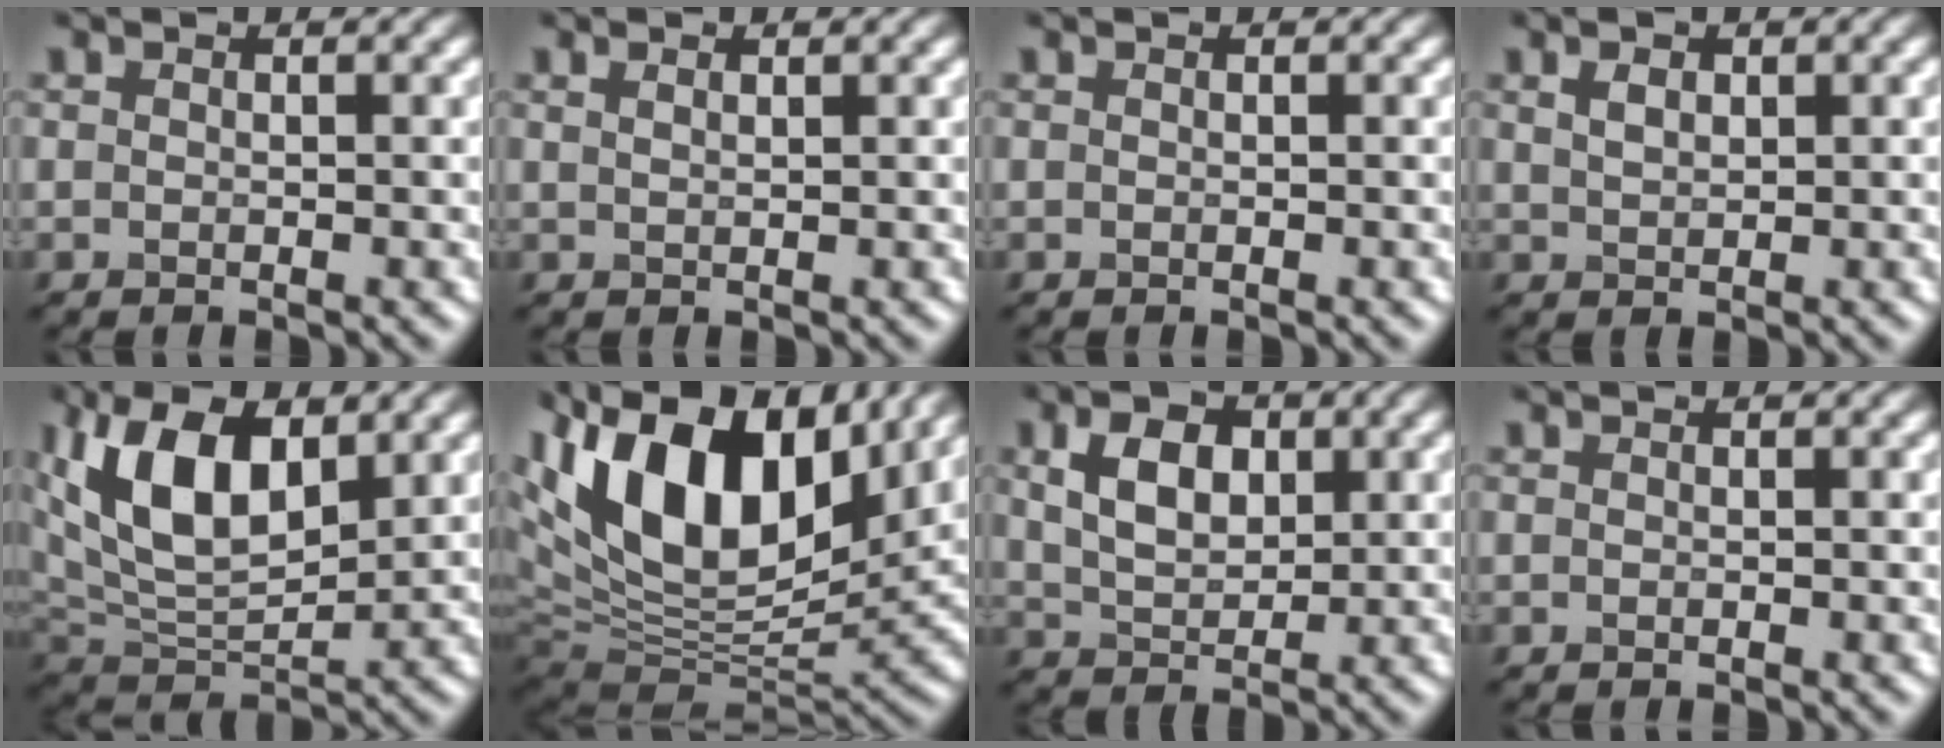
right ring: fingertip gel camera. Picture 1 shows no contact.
{"total": 0.9, "force": [0.6, 0.3, 0.5], "torque": [-0.011, 0.001, 0.013]}
{"total": 0.0}
{"total": 1.6, "force": [0.8, 0.9, 1.1], "torque": [-0.020, 0.002, 0.017]}
{"total": 10.6, "force": [3.9, 5.4, 8.3], "torque": [-0.165, 0.008, 0.064]}
{"total": 17.8, "force": [7.9, 9.2, 13.1], "torque": [-0.256, 0.049, 0.131]}
{"total": 5.0, "force": [1.6, 3.1, 3.6], "torque": [-0.070, 0.004, 0.027]}
{"total": 0.0}